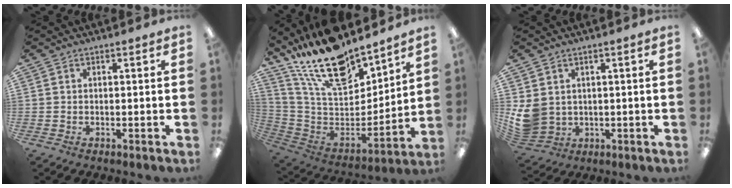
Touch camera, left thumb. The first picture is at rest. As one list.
[{"total": 22.1, "force": [17.5, 8.3, 10.8], "torque": [-0.207, -0.116, 0.308]}, {"total": 6.4, "force": [1.5, 5.5, 2.9], "torque": [-0.080, -0.011, 0.030]}]